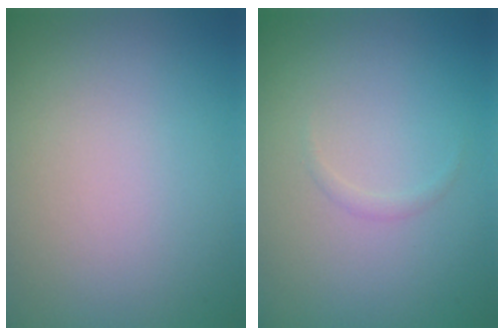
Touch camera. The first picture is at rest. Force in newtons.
{"total": 0.5, "press": 0.5, "slide": 0.0}